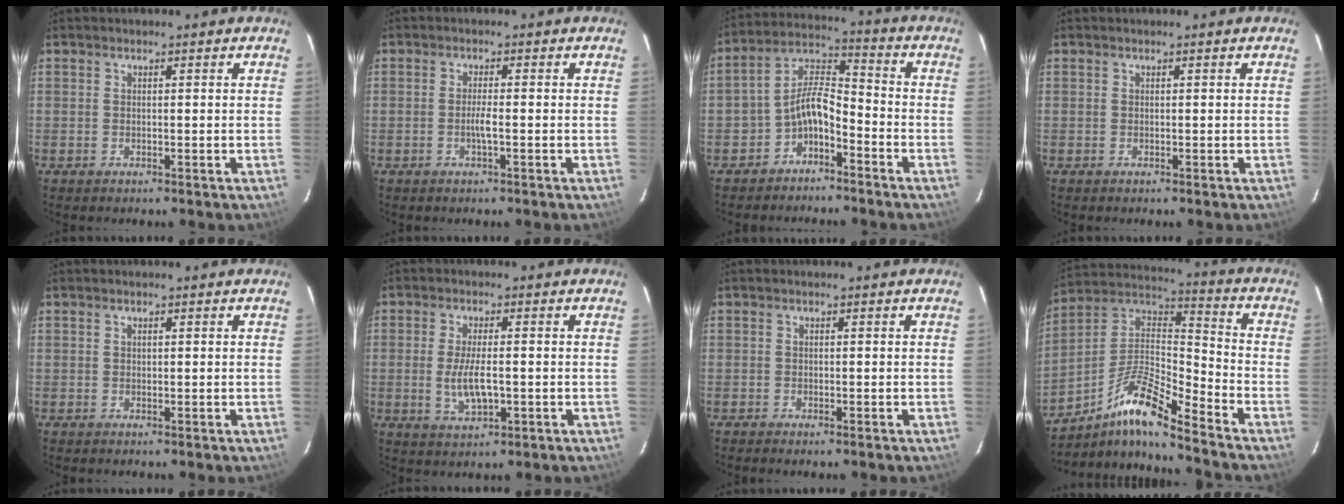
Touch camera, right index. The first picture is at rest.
{"total": 2.2, "force": [-0.7, 0.1, 2.1], "torque": [-0.039, 0.002, -0.012]}
{"total": 7.8, "force": [-4.6, 3.8, 5.0], "torque": [-0.109, 0.029, -0.083]}
{"total": 0.0}
{"total": 0.6, "force": [0.2, 0.4, 0.4], "torque": [-0.004, 0.004, 0.005]}
{"total": 6.7, "force": [-1.1, 2.4, 6.2], "torque": [-0.122, -0.007, -0.014]}
{"total": 1.7, "force": [-1.2, 0.7, 1.0], "torque": [-0.022, -0.005, -0.020]}
{"total": 13.8, "force": [-9.9, 1.6, 9.5], "torque": [-0.185, 0.013, -0.200]}